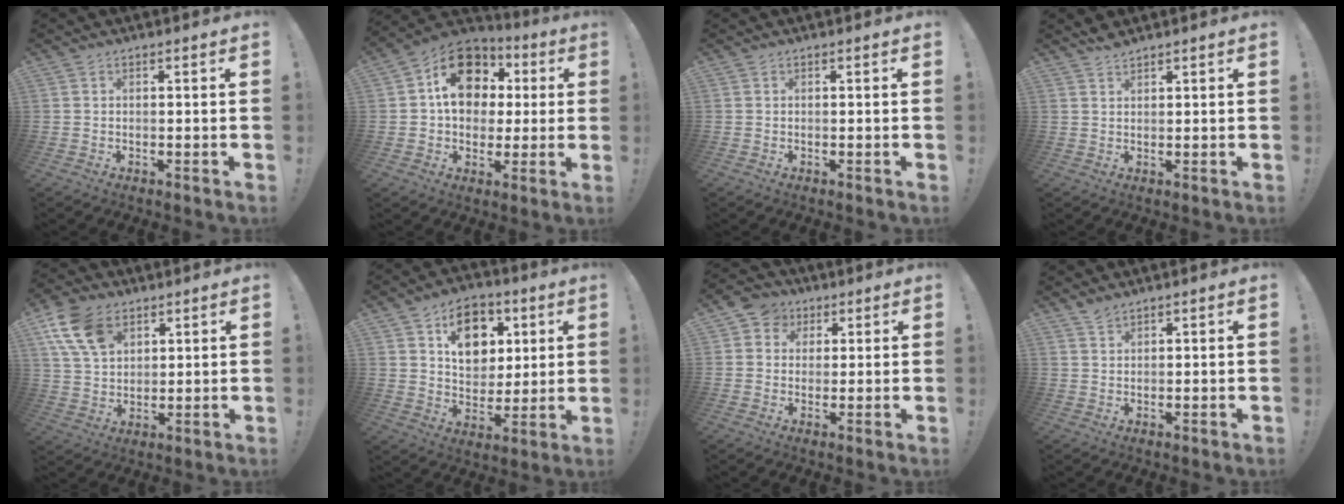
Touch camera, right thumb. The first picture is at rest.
{"total": 16.7, "force": [4.1, 13.3, 9.2], "torque": [-0.117, 0.001, 0.082]}
{"total": 0.0}
{"total": 2.1, "force": [2.0, 0.4, 0.6], "torque": [-0.006, -0.013, 0.036]}
{"total": 13.8, "force": [6.7, 9.4, 7.6], "torque": [-0.127, -0.021, 0.131]}
{"total": 13.4, "force": [6.0, 9.9, 6.6], "torque": [-0.078, -0.024, 0.112]}
{"total": 6.0, "force": [1.7, 5.5, 1.5], "torque": [-0.019, -0.001, 0.033]}
{"total": 2.4, "force": [2.2, 0.6, 0.8], "torque": [-0.011, -0.011, 0.040]}